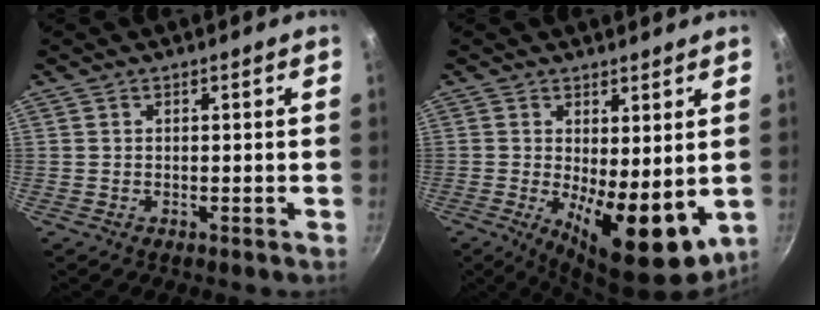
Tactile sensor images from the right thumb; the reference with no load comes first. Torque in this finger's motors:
{"motor_torque": [-0.24, 1.20, 1.65, -0.19, 0.15]}